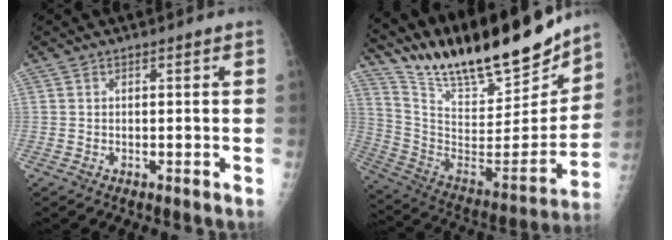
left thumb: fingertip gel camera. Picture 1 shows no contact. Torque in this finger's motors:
{"motor_torque": [0.40, 0.14, 1.39, -1.38, 0.07]}